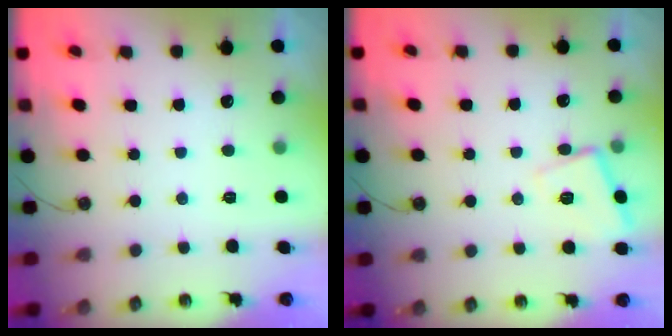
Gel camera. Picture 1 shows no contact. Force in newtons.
{"total": 8.5, "press": 8.5, "slide": 1.0}